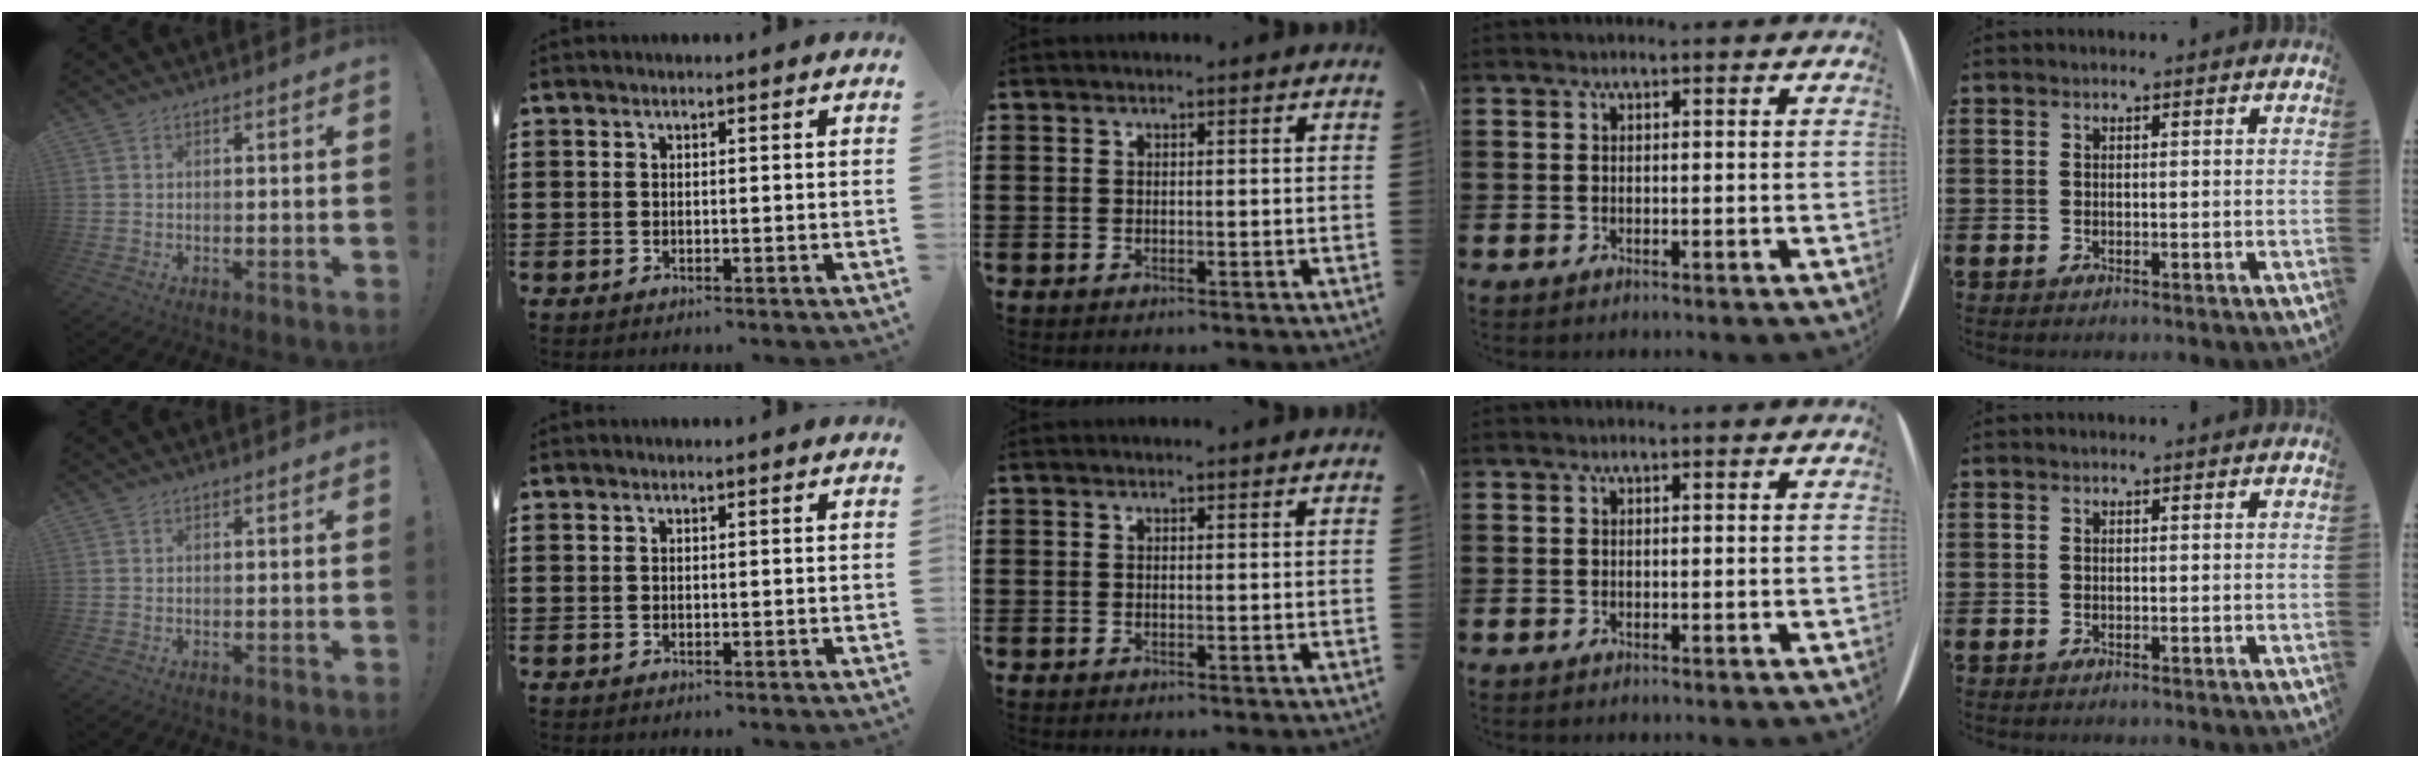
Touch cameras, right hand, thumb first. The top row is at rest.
{}